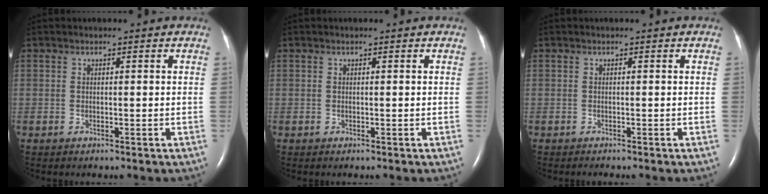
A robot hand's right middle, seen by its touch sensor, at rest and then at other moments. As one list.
[{"total": 0.0}, {"total": 0.0}]